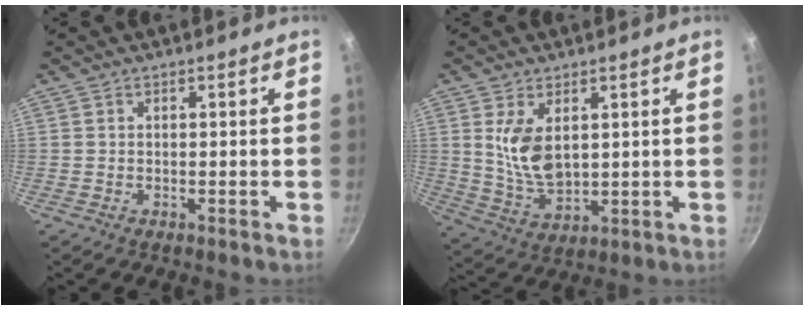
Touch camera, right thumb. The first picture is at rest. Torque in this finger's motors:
{"motor_torque": [-0.64, 1.05, 0.95, 0.31, 0.13]}